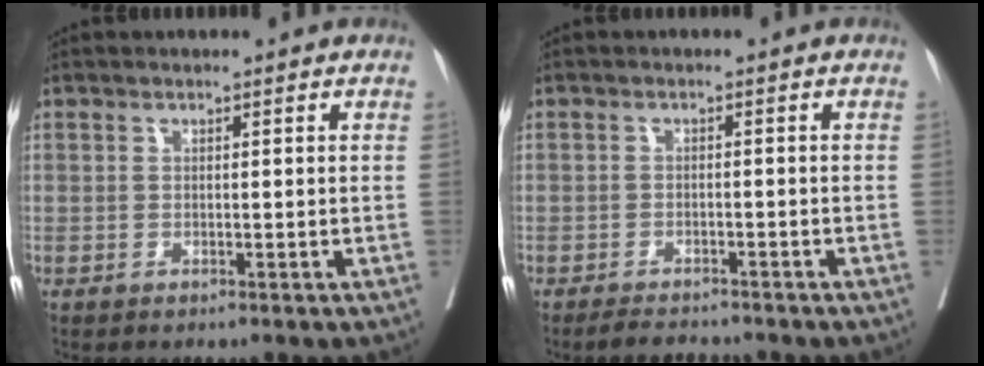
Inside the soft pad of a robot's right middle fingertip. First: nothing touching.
{"total": 4.1, "force": [-3.8, 0.8, 1.2], "torque": [-0.017, -0.007, -0.060]}